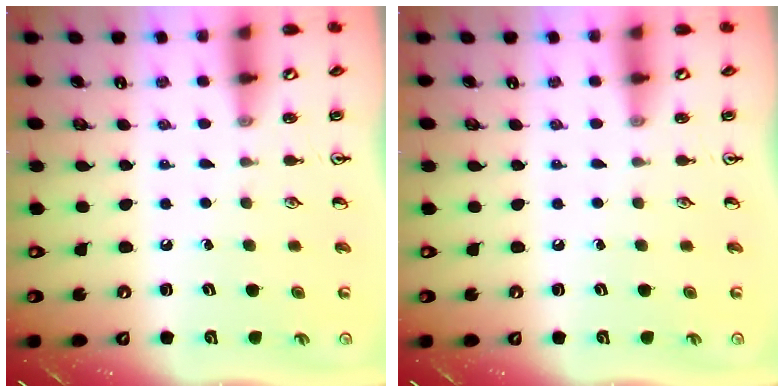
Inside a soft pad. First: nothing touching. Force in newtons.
{"total": 0.0}